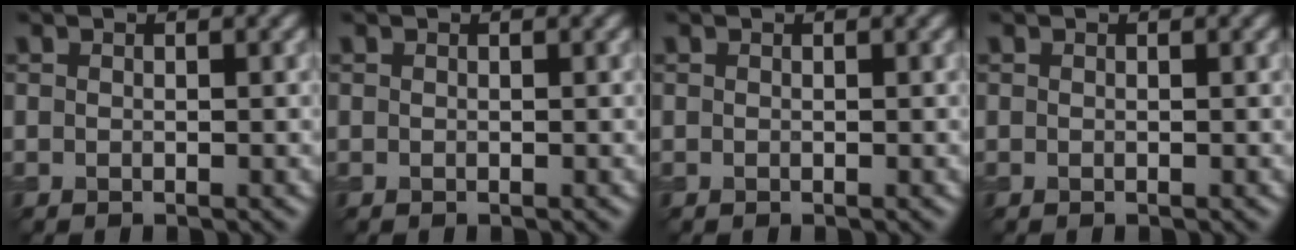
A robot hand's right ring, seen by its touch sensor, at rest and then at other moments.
{"total": 0.0}
{"total": 0.0}
{"total": 0.0}